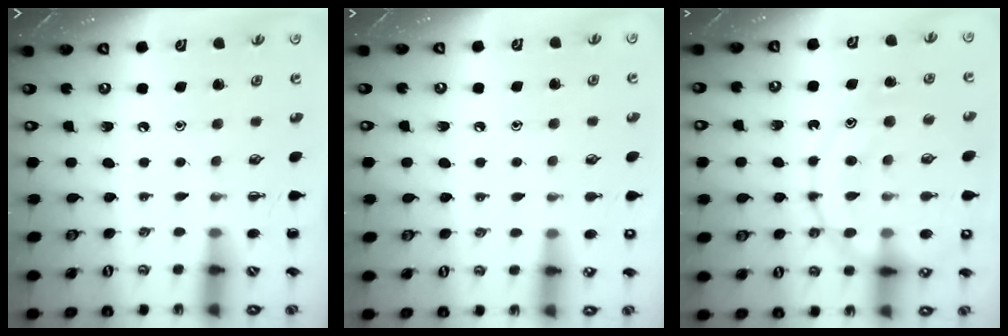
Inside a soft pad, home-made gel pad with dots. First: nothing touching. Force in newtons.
{"total": 7.0, "press": 6.8, "slide": 1.8}
{"total": 18.3, "press": 18.2, "slide": 2.0}